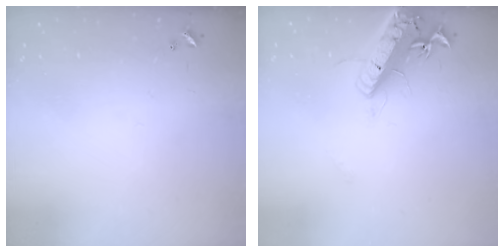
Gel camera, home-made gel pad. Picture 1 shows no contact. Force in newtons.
{"total": 18.1, "press": 17.7, "slide": 3.6}